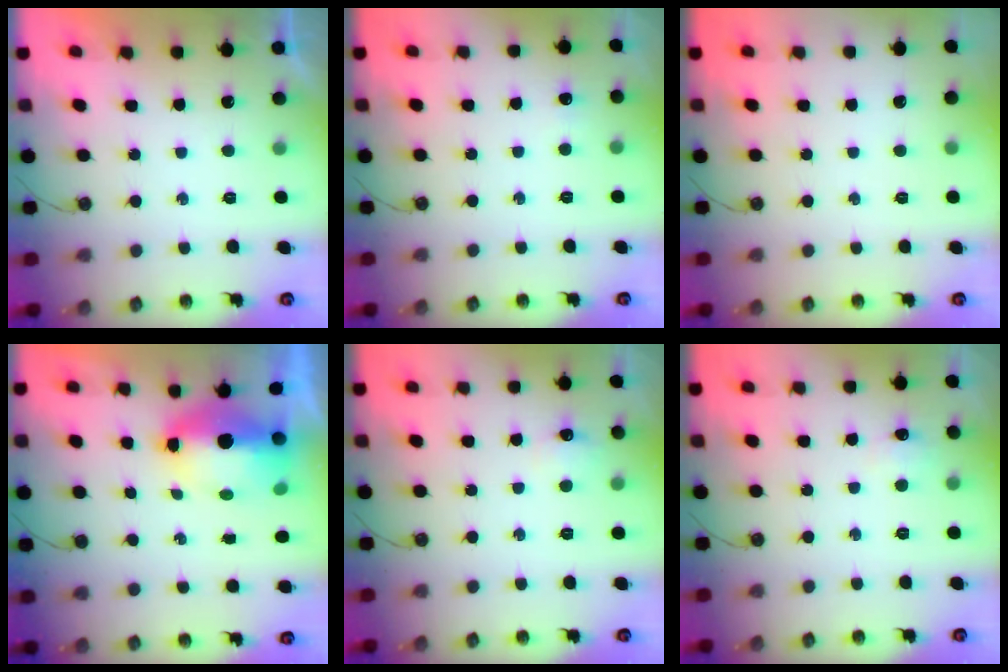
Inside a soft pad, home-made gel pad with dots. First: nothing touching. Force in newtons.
{"total": 3.6, "press": 3.6, "slide": 0.5}
{"total": 0.0}
{"total": 8.7, "press": 8.5, "slide": 1.8}
{"total": 6.1, "press": 6.0, "slide": 0.8}
{"total": 6.4, "press": 6.3, "slide": 0.9}